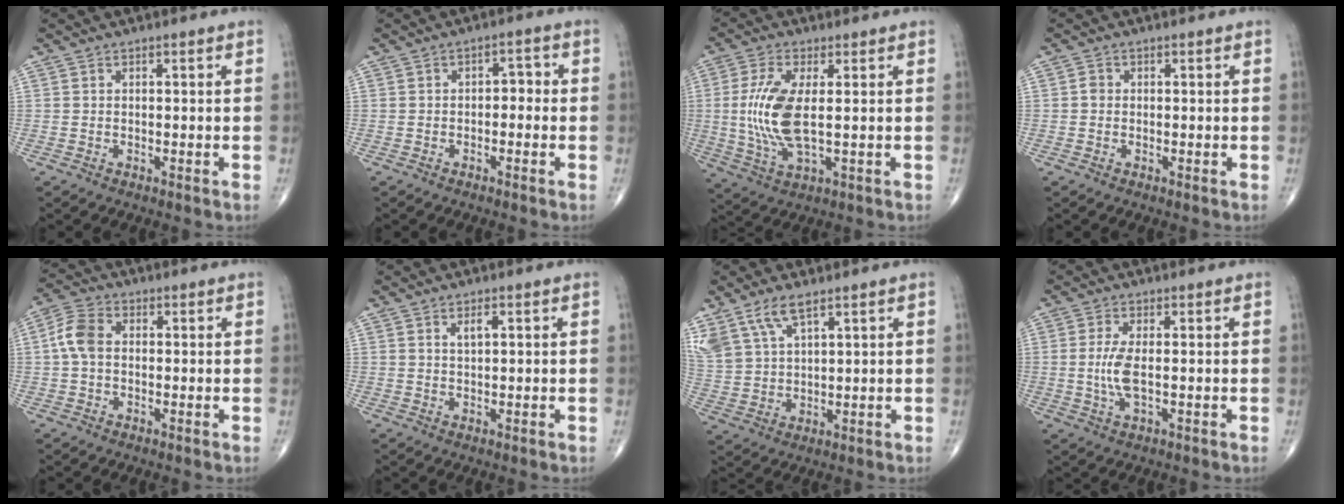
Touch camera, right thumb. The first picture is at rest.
{"total": 3.0, "force": [-0.4, 1.8, 2.3], "torque": [-0.016, 0.016, -0.014]}
{"total": 11.2, "force": [0.6, 4.1, 10.4], "torque": [-0.239, -0.009, 0.016]}
{"total": 1.1, "force": [-0.1, 1.0, 0.5], "torque": [-0.005, 0.002, -0.004]}
{"total": 5.9, "force": [0.3, 4.0, 4.3], "torque": [-0.093, 0.018, -0.001]}
{"total": 1.9, "force": [0.8, 0.6, 1.6], "torque": [-0.027, -0.001, 0.014]}
{"total": 9.7, "force": [6.3, 4.0, 6.2], "torque": [-0.132, -0.012, 0.137]}
{"total": 4.9, "force": [-0.2, 1.6, 4.7], "torque": [-0.113, -0.005, -0.003]}